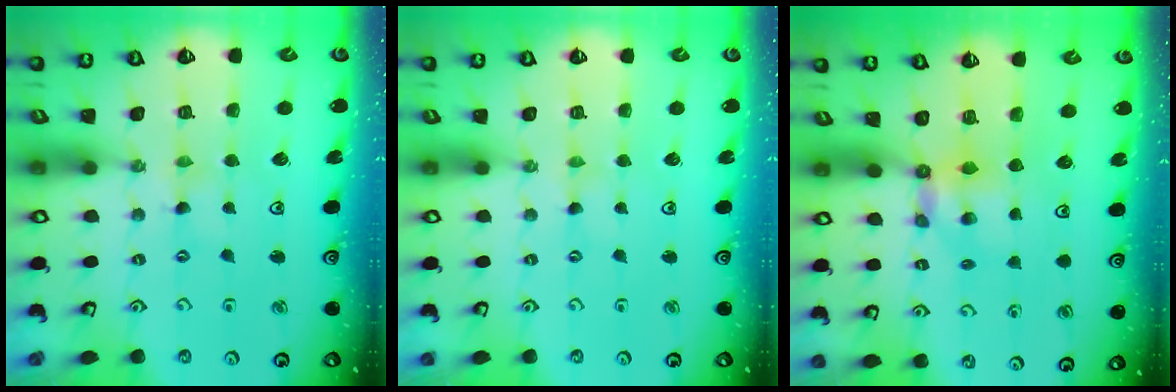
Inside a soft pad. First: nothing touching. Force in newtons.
{"total": 0.0}
{"total": 5.5, "press": 5.5, "slide": 0.1}